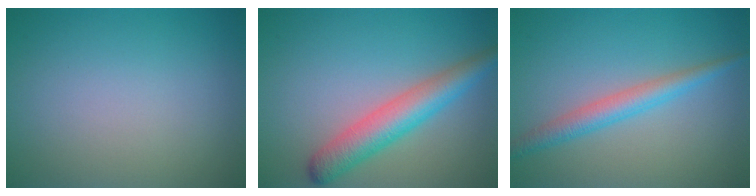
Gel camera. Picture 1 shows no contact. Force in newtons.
{"total": 4.9, "press": 4.9, "slide": 0.1}
{"total": 2.9, "press": 2.9, "slide": 0.0}